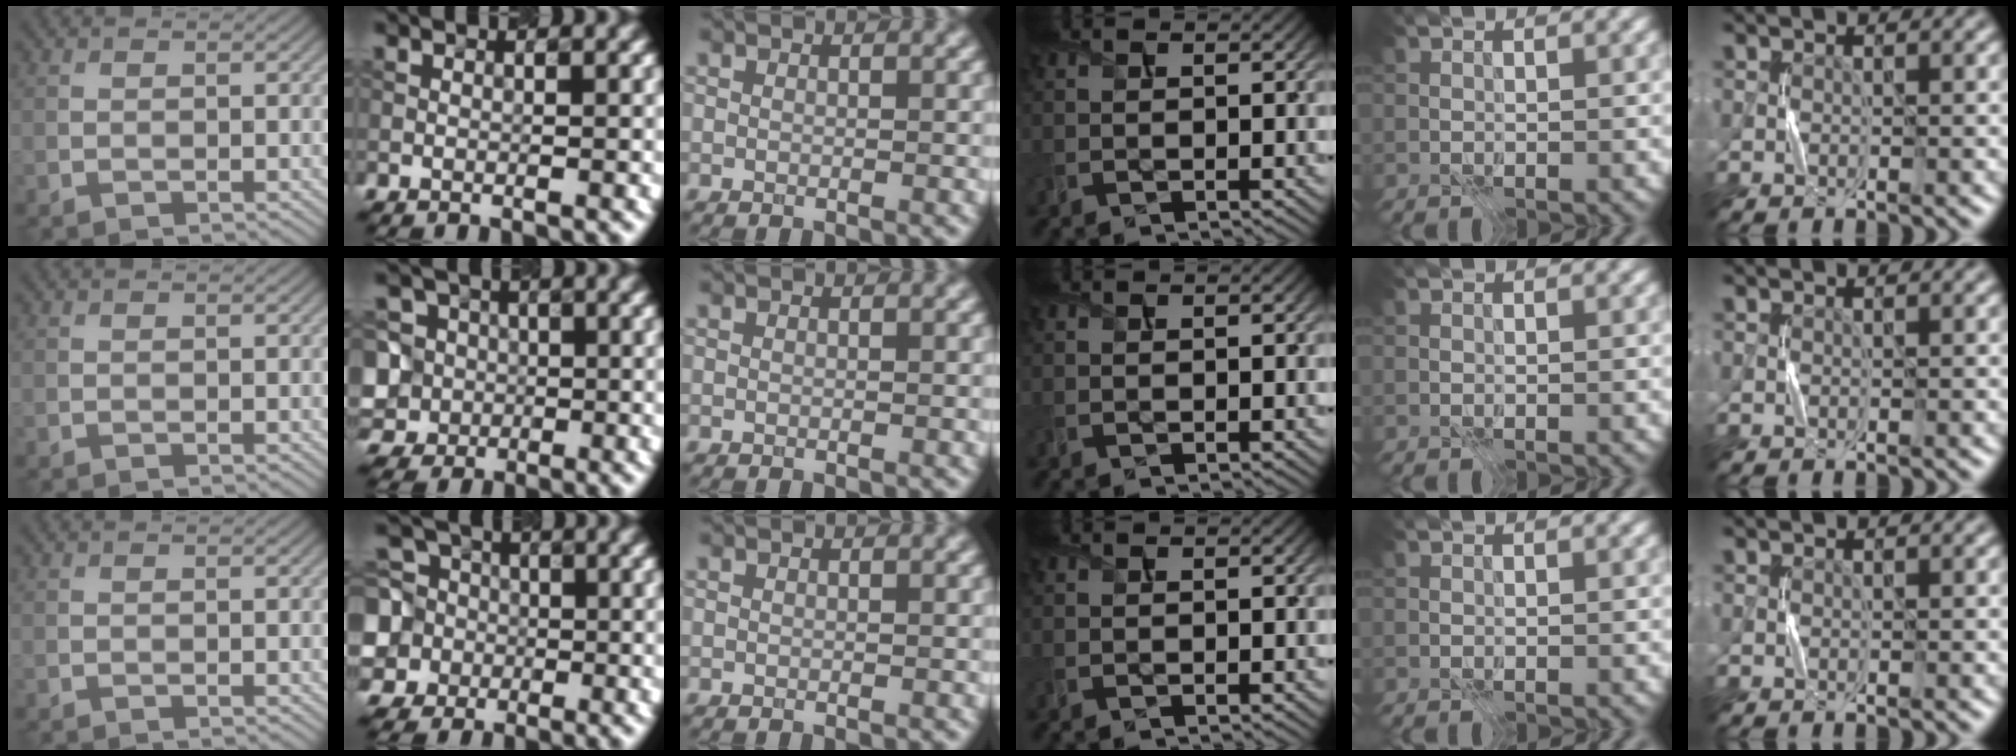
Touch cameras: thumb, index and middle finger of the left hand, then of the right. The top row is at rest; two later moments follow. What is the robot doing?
{"motion": "press", "object": "calculator"}